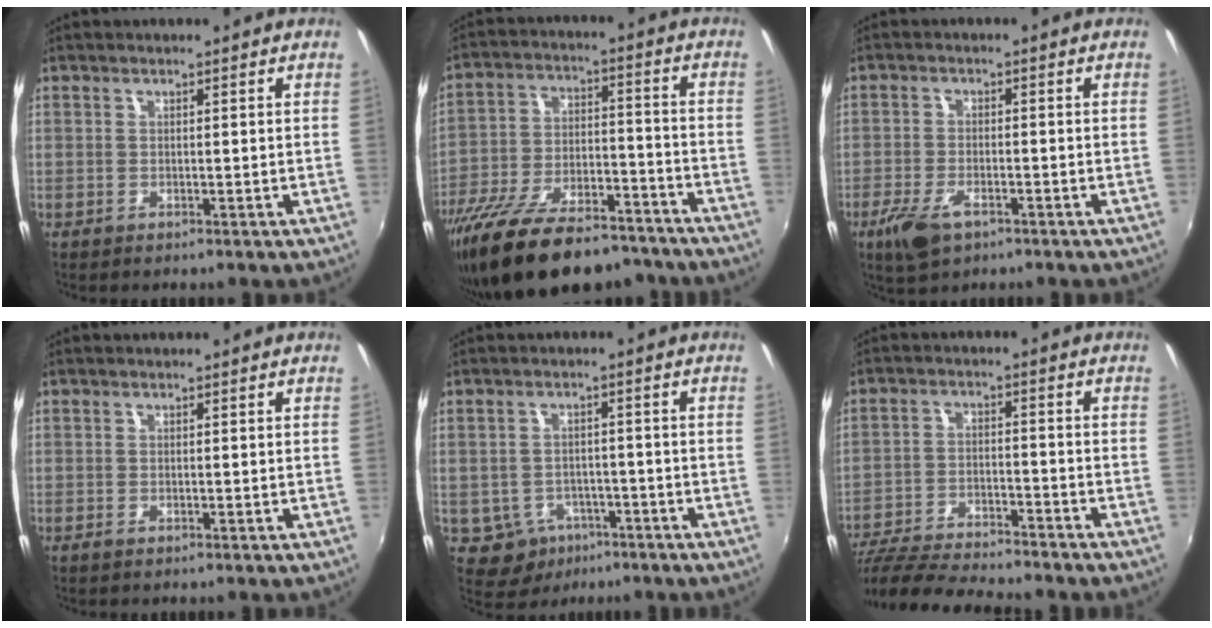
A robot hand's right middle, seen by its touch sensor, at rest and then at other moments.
{"total": 22.4, "force": [-17.4, 8.2, 11.4], "torque": [-0.214, -0.019, -0.263]}
{"total": 6.8, "force": [-4.1, 3.1, 4.5], "torque": [-0.114, -0.017, -0.075]}
{"total": 0.0}
{"total": 6.9, "force": [-3.7, 5.6, 1.9], "torque": [-0.052, 0.006, -0.039]}
{"total": 17.2, "force": [-15.1, 2.3, 7.9], "torque": [-0.168, -0.034, -0.250]}